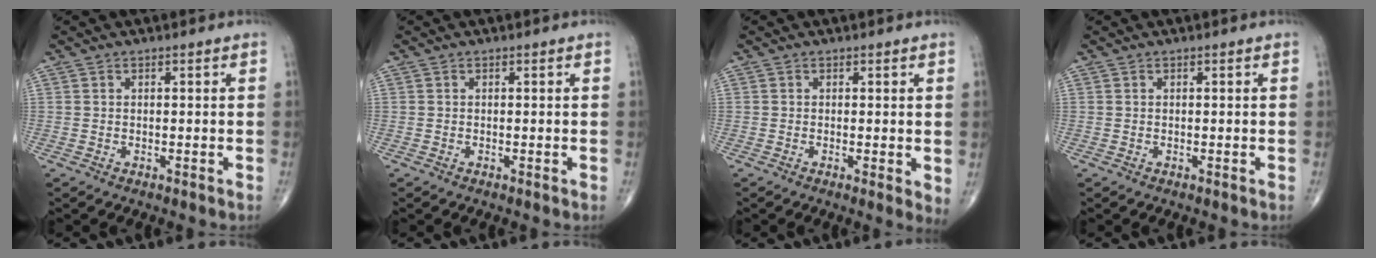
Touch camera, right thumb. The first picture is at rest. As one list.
[{"total": 0.0}, {"total": 2.7, "force": [0.1, 0.8, 2.6], "torque": [-0.039, -0.010, -0.004]}, {"total": 0.0}]